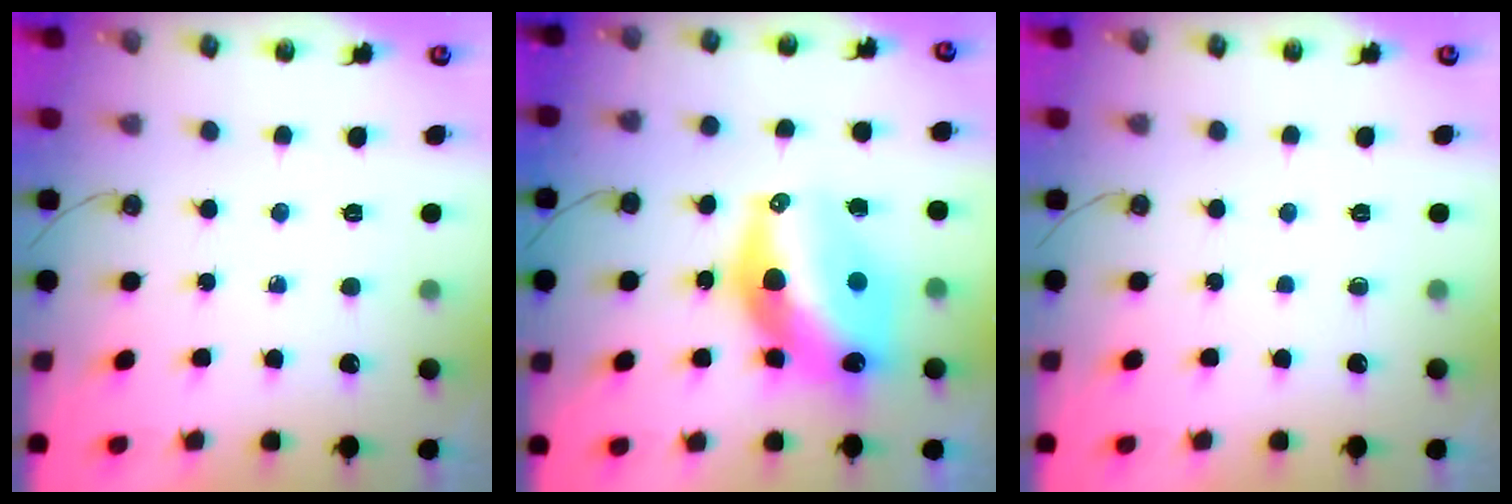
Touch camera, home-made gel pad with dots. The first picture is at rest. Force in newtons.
{"total": 16.6, "press": 16.5, "slide": 1.8}
{"total": 0.0}